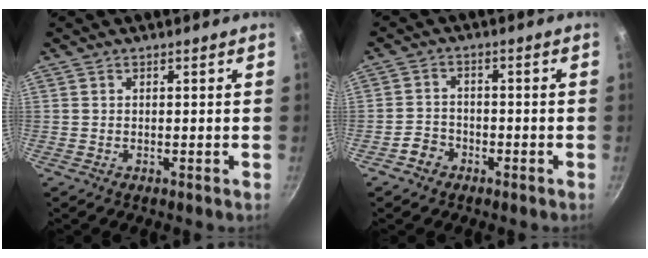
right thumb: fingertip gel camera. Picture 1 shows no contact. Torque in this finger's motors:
{"motor_torque": [0.60, 0.42, 0.16, -0.76, -0.01]}